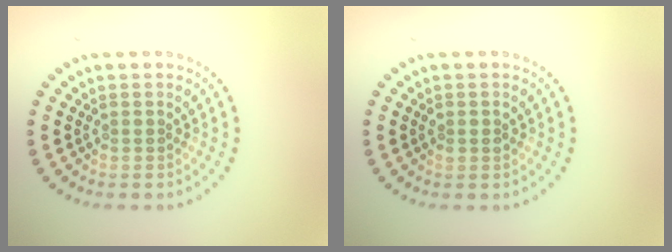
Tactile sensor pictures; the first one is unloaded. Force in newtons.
{"total": 1.2, "press": 1.2, "slide": 0.1}